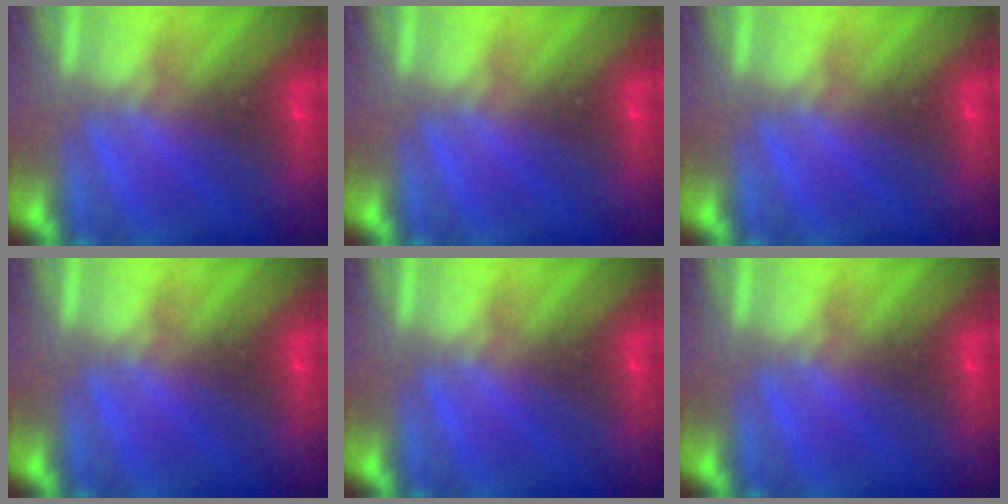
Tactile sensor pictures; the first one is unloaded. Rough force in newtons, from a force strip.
{"total": 0.0}
{"total": 0.0}
{"total": 0.0}
{"total": 0.0}
{"total": 0.0}